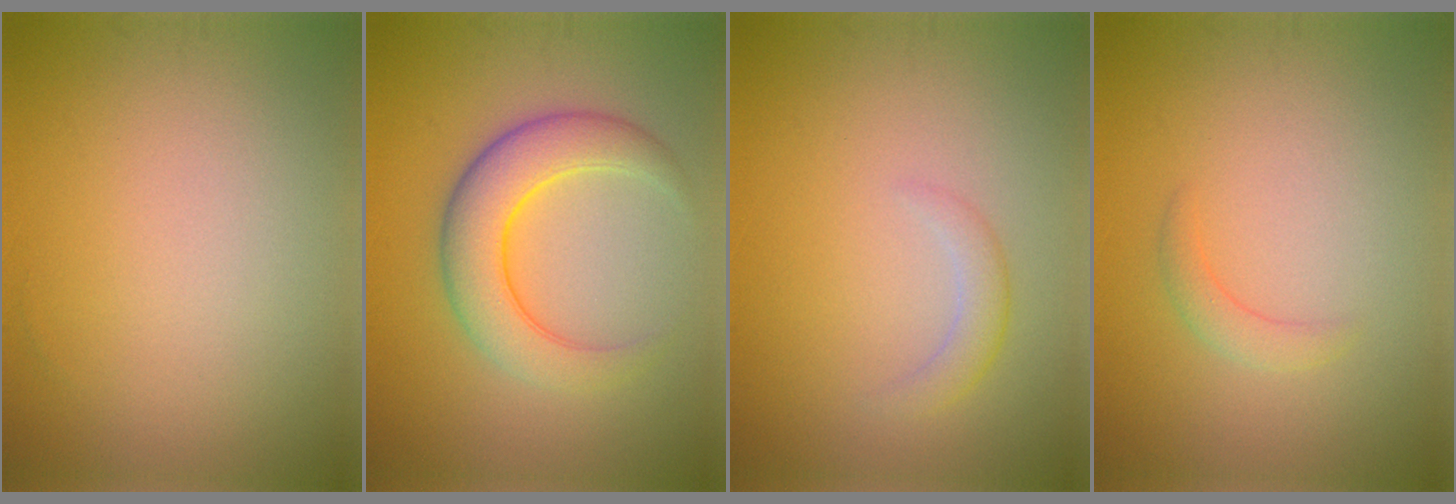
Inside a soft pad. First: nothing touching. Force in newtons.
{"total": 5.6, "press": 5.6, "slide": 0.2}
{"total": 1.6, "press": 1.6, "slide": 0.1}
{"total": 1.5, "press": 1.5, "slide": 0.2}